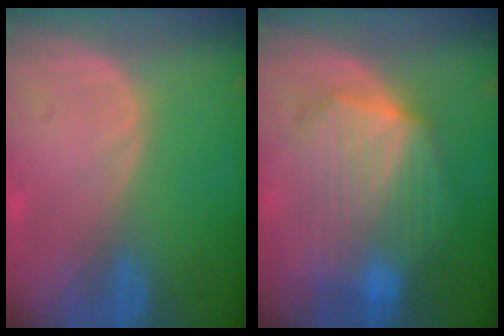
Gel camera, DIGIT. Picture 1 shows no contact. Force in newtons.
{"total": 9.4, "press": 9.4, "slide": 0.5}